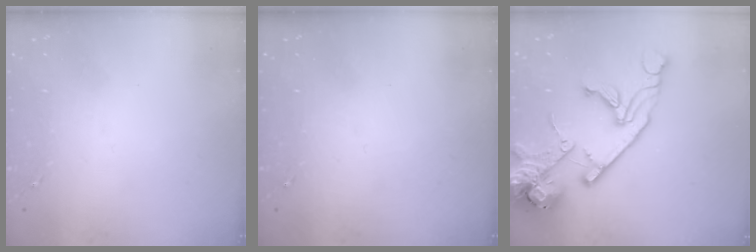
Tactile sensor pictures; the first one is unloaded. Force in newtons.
{"total": 0.0}
{"total": 23.6, "press": 23.4, "slide": 3.5}